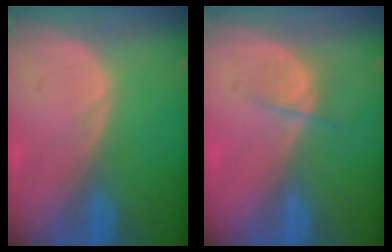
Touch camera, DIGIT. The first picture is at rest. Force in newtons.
{"total": 2.5, "press": 2.3, "slide": 0.9}